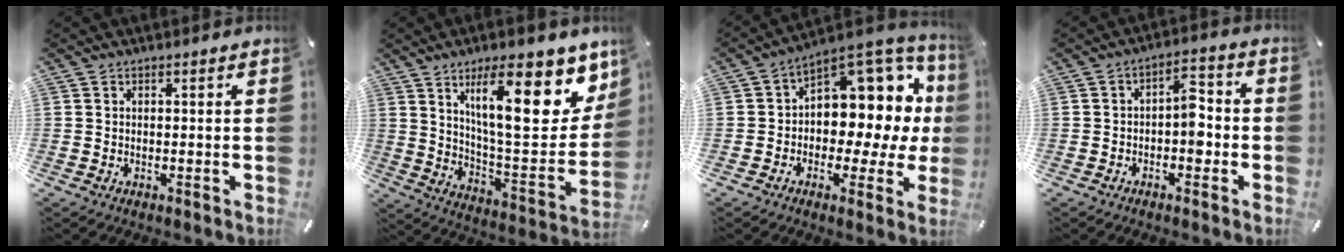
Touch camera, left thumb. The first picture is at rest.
{"total": 24.2, "force": [12.4, 8.5, 18.9], "torque": [-0.273, -0.073, 0.195]}
{"total": 10.8, "force": [3.6, 7.8, 6.6], "torque": [-0.075, -0.058, 0.060]}
{"total": 6.5, "force": [-1.7, 3.8, 5.0], "torque": [-0.079, 0.018, -0.031]}